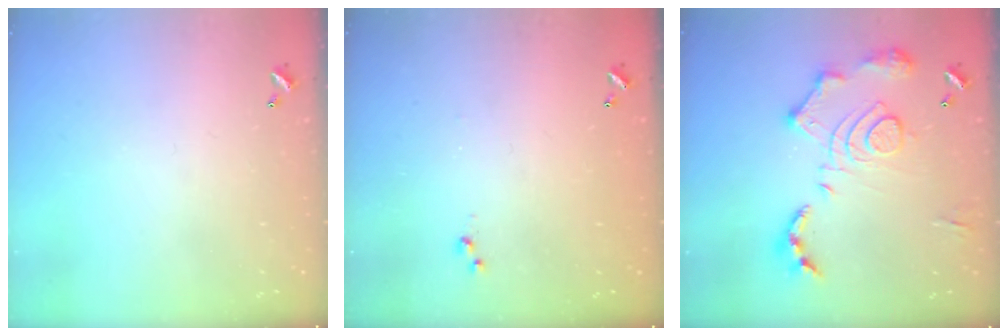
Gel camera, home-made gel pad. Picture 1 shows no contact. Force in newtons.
{"total": 3.0, "press": 3.0, "slide": 0.4}
{"total": 16.6, "press": 16.6, "slide": 1.7}